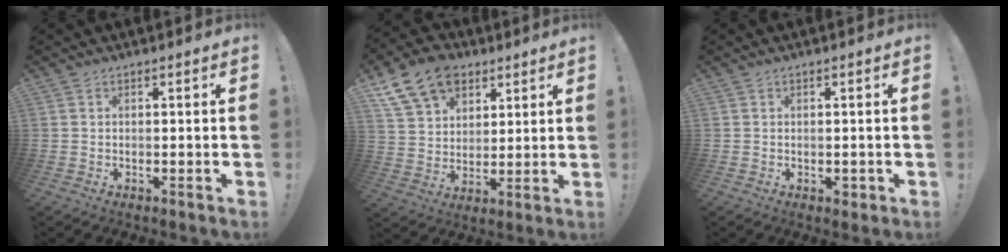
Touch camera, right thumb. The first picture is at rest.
{"total": 15.6, "force": [8.7, 11.2, 6.6], "torque": [-0.104, -0.045, 0.168]}
{"total": 1.4, "force": [-0.2, 1.1, 0.8], "torque": [-0.010, 0.001, -0.004]}